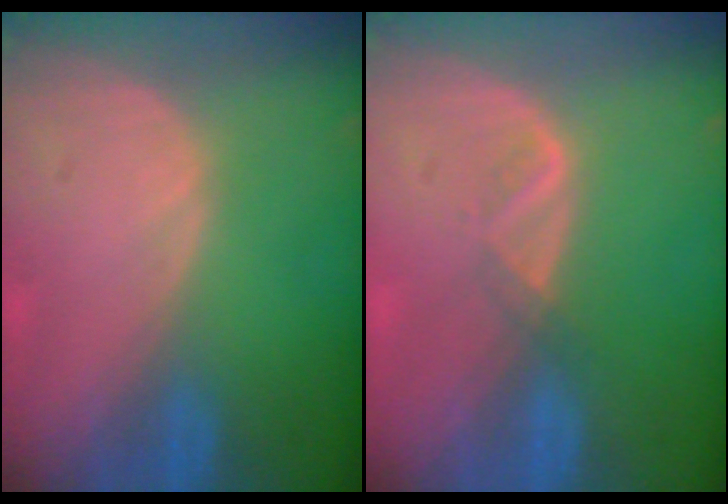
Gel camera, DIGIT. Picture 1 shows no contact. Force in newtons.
{"total": 1.6, "press": 1.5, "slide": 0.7}